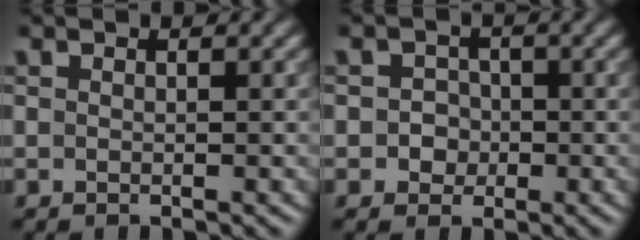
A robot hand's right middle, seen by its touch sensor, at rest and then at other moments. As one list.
[{"total": 1.9, "force": [-0.3, 1.8, 0.5], "torque": [0.016, -0.001, -0.014]}]